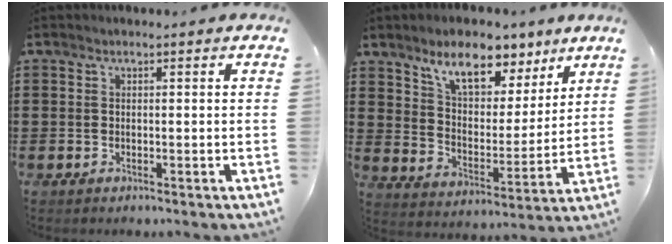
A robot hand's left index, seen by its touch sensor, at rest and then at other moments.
{"total": 9.2, "force": [7.2, 4.1, 4.1], "torque": [-0.091, -0.024, 0.127]}